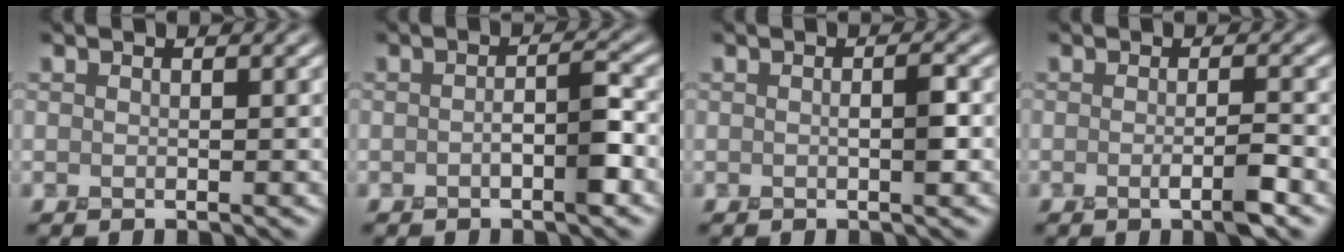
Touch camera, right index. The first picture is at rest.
{"total": 2.3, "force": [-0.7, 0.5, 2.1], "torque": [-0.036, 0.008, -0.016]}
{"total": 1.3, "force": [0.0, 0.1, 1.3], "torque": [-0.024, 0.003, -0.001]}
{"total": 2.3, "force": [-0.8, 0.4, 2.1], "torque": [-0.033, -0.001, -0.016]}